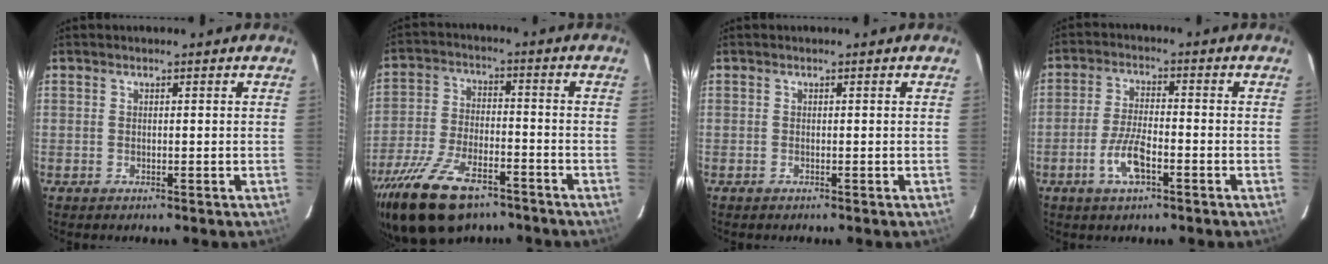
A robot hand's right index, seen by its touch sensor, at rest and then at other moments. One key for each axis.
{"total": 17.2, "fx": -12.0, "fy": 7.6, "fz": 9.7, "tx": -0.211, "ty": -0.026, "tz": -0.212}
{"total": 0.0}
{"total": 6.7, "fx": -3.3, "fy": 2.1, "fz": 5.5, "tx": -0.118, "ty": -0.001, "tz": -0.062}